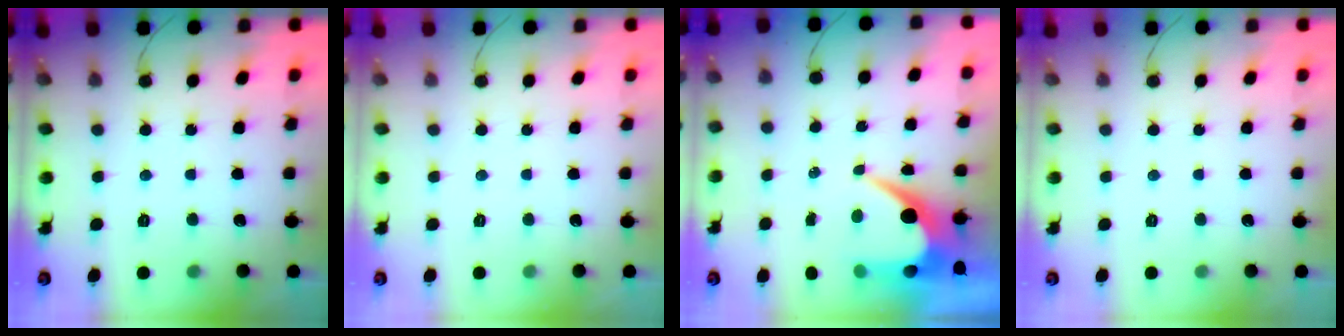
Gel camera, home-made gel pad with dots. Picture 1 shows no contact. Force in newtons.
{"total": 0.0}
{"total": 8.9, "press": 8.9, "slide": 0.5}
{"total": 0.0}